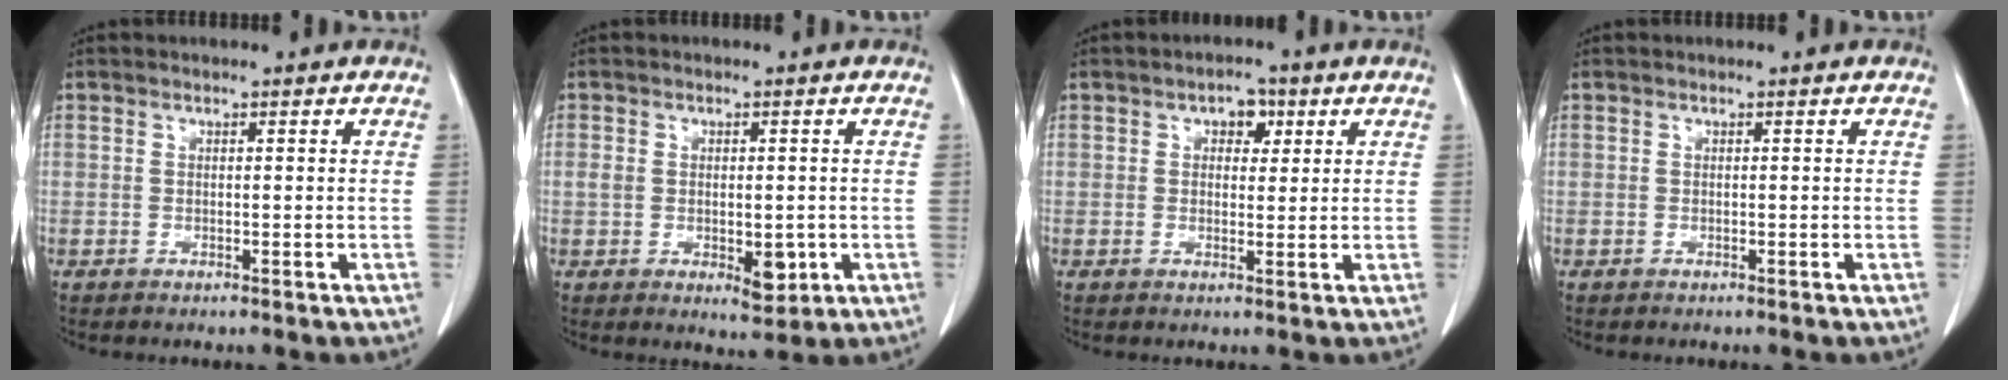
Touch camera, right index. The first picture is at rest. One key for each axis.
{"total": 5.3, "fx": -0.9, "fy": 2.9, "fz": 4.3, "tx": -0.059, "ty": -0.002, "tz": -0.002}
{"total": 3.3, "fx": 1.4, "fy": 2.0, "fz": 2.1, "tx": -0.027, "ty": 0.009, "tz": 0.020}
{"total": 0.0}